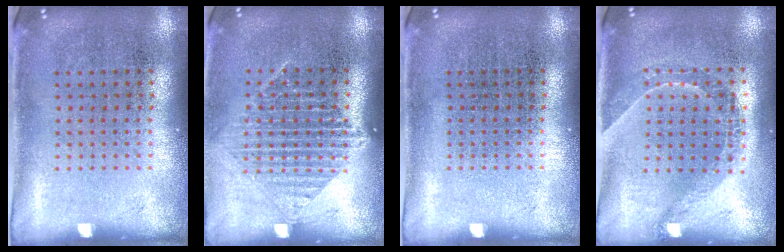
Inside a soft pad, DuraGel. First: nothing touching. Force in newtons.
{"total": 1.4, "press": 1.3, "slide": 0.6}
{"total": 0.0}
{"total": 1.6, "press": 1.3, "slide": 1.0}